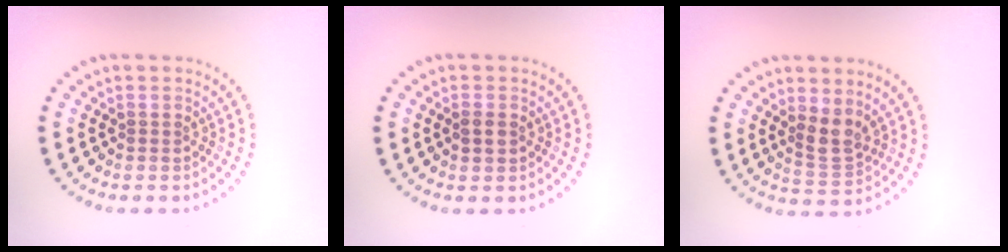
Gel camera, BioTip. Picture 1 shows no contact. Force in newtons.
{"total": 1.4, "press": 1.4, "slide": 0.2}
{"total": 2.7, "press": 2.2, "slide": 1.5}